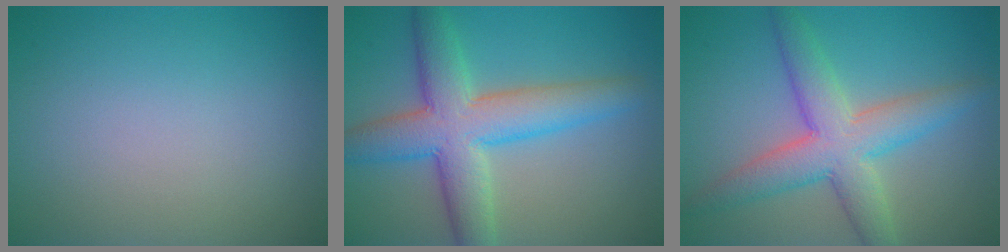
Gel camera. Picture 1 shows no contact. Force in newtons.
{"total": 7.9, "press": 7.9, "slide": 0.3}
{"total": 6.3, "press": 6.3, "slide": 0.3}